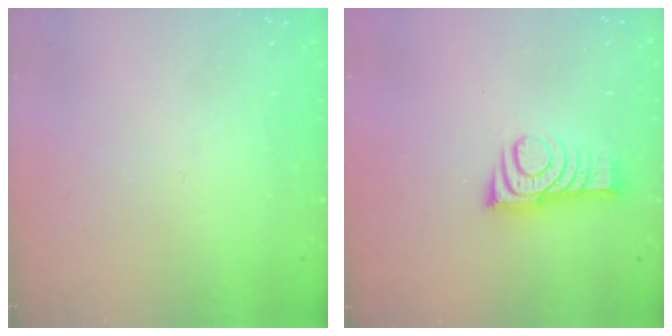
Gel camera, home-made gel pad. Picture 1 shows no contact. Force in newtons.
{"total": 9.3, "press": 9.3, "slide": 0.2}